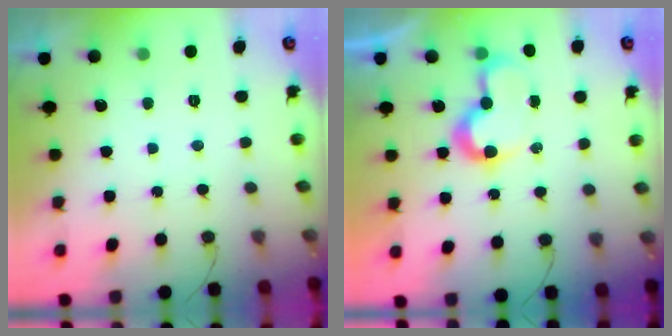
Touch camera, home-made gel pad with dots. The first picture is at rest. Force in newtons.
{"total": 7.6, "press": 7.6, "slide": 0.3}